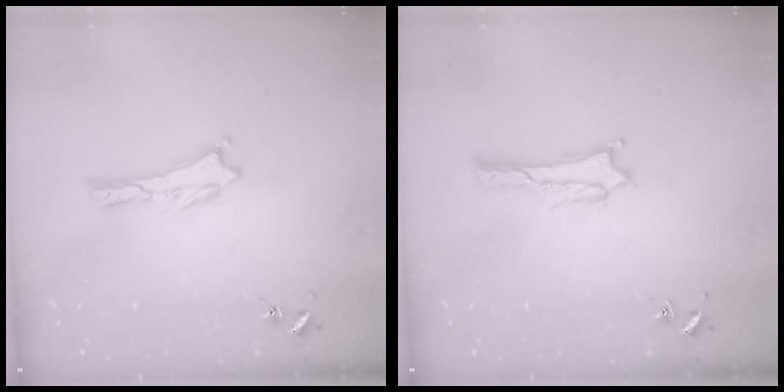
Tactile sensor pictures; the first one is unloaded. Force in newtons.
{"total": 1.9, "press": 1.9, "slide": 0.1}